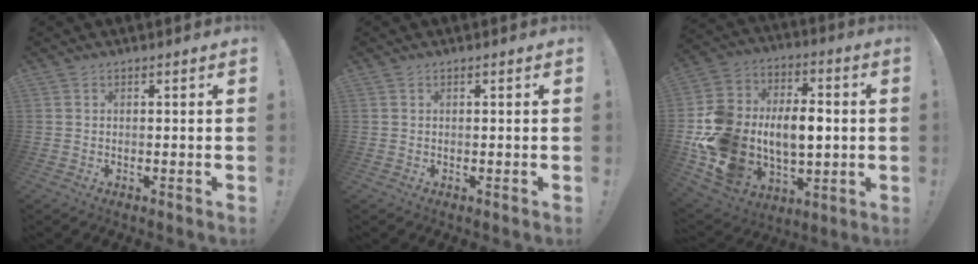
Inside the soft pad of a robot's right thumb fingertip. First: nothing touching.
{"total": 0.0}
{"total": 21.6, "force": [-0.8, 16.2, 14.2], "torque": [-0.287, 0.004, 0.011]}